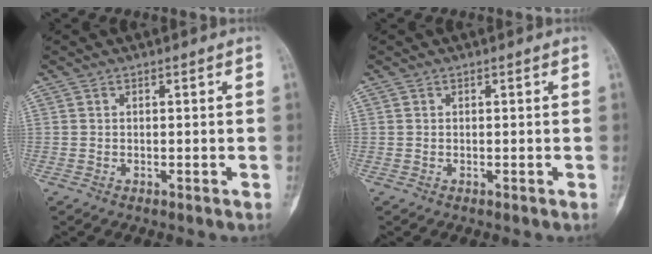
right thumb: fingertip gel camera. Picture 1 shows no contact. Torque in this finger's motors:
{"motor_torque": [0.32, -0.07, 0.00, 0.06, -0.03]}